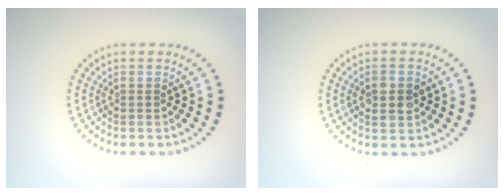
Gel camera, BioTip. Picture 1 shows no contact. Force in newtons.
{"total": 2.8, "press": 2.8, "slide": 0.1}